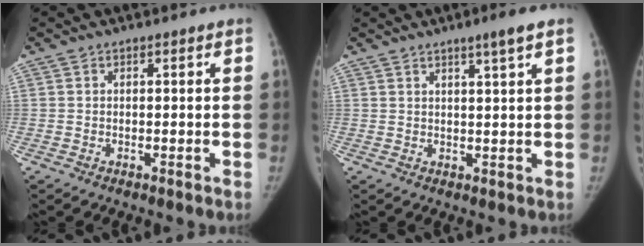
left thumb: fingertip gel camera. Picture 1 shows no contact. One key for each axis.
{"total": 3.8, "fx": 2.3, "fy": -0.2, "fz": 3.0, "tx": -0.048, "ty": -0.013, "tz": 0.038}